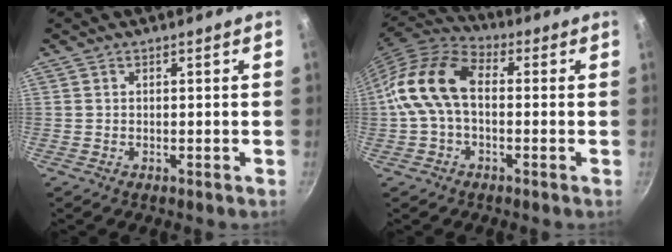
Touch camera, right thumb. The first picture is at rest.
{"total": 13.0, "force": [-0.2, 8.3, 10.0], "torque": [-0.177, 0.037, -0.025]}